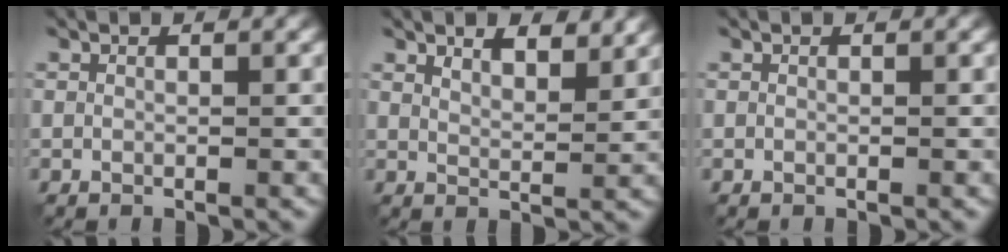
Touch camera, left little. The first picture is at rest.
{"total": 3.8, "force": [2.8, 1.2, 2.1], "torque": [-0.035, -0.004, 0.043]}
{"total": 0.0}